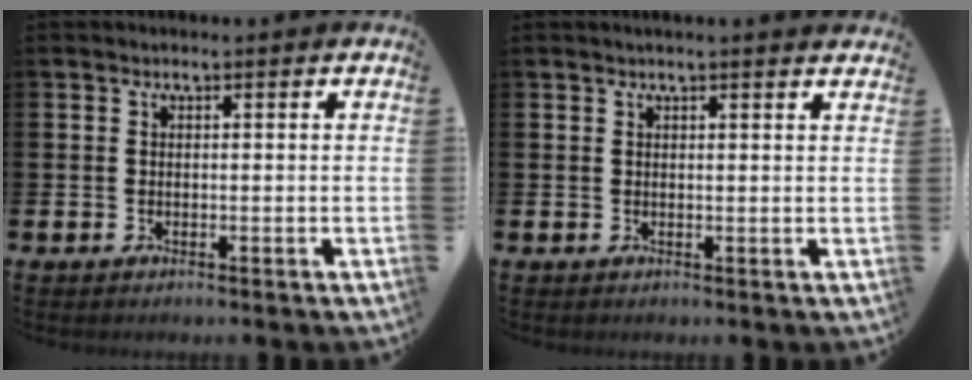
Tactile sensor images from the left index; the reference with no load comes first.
{"total": 1.0, "force": [1.0, -0.2, 0.3], "torque": [-0.005, -0.001, 0.018]}